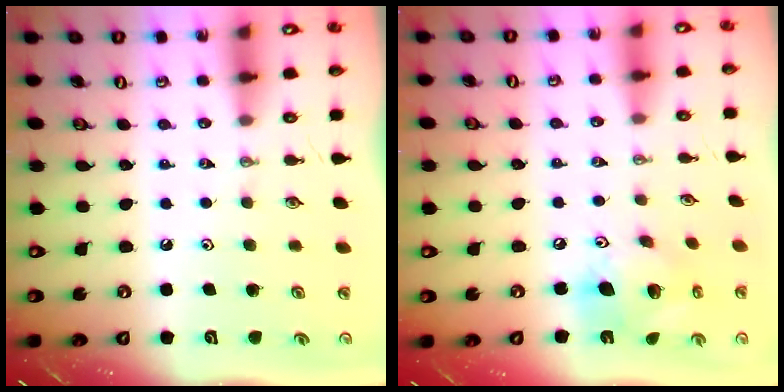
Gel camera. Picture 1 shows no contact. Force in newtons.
{"total": 15.5, "press": 15.3, "slide": 2.9}